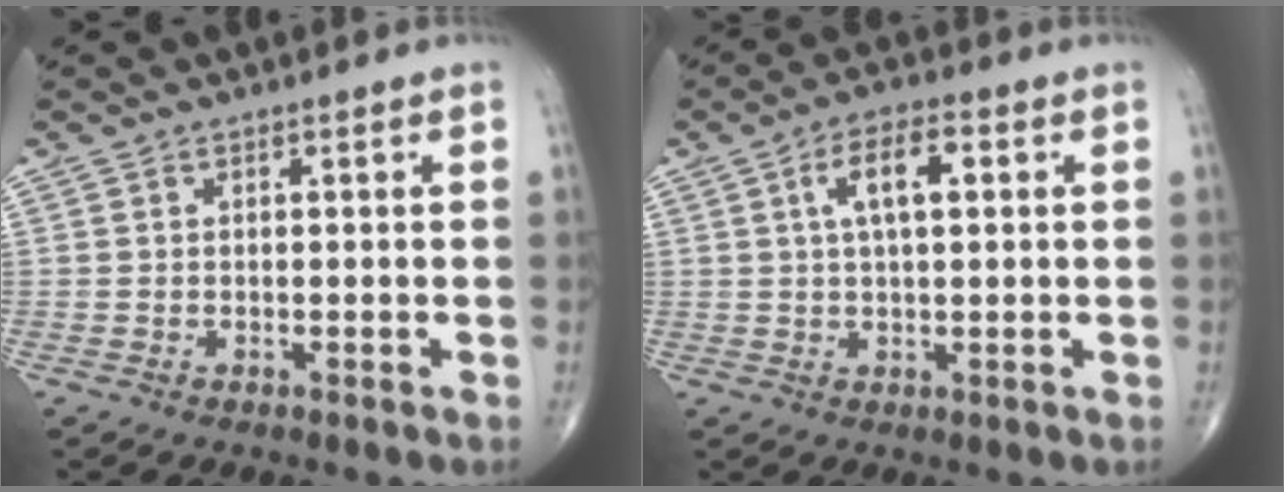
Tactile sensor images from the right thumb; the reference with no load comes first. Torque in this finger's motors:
{"motor_torque": [0.46, 1.84, 1.07, 0.29, 0.13]}